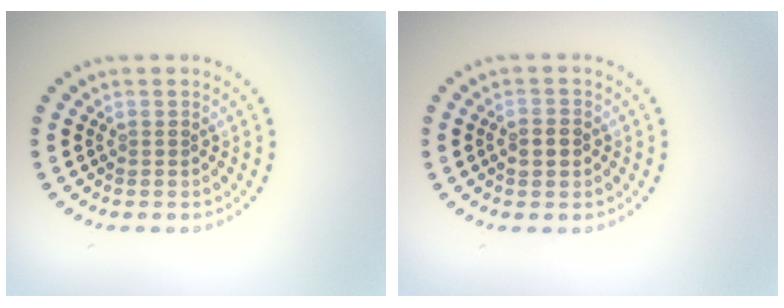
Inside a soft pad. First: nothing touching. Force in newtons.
{"total": 1.6, "press": 1.6, "slide": 0.3}